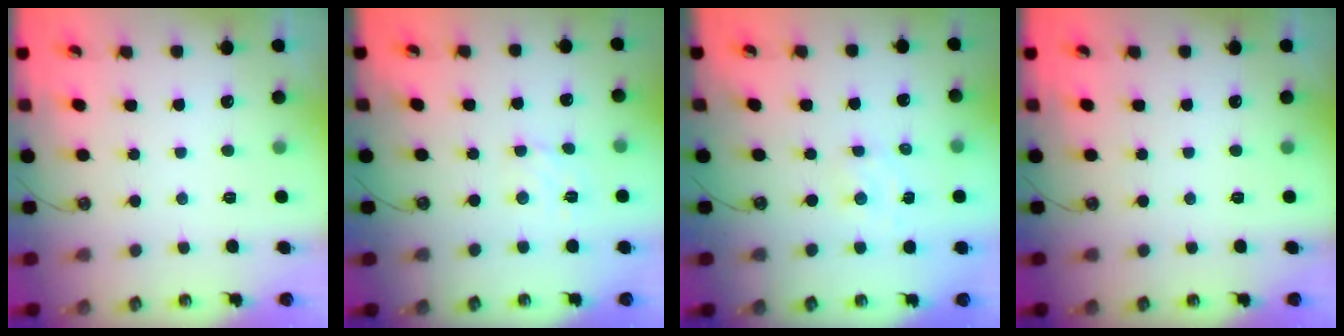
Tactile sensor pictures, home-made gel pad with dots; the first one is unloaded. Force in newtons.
{"total": 2.9, "press": 2.8, "slide": 0.5}
{"total": 2.7, "press": 2.7, "slide": 0.4}
{"total": 0.0}